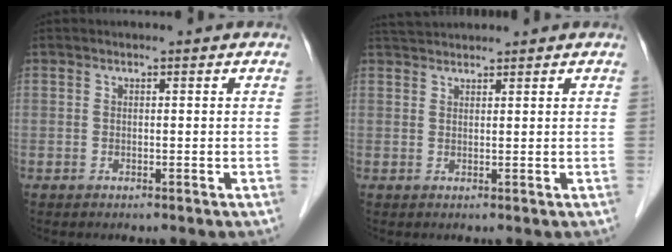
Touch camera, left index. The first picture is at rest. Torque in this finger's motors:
{"motor_torque": [-0.47, -0.45, 0.06, 0.04]}